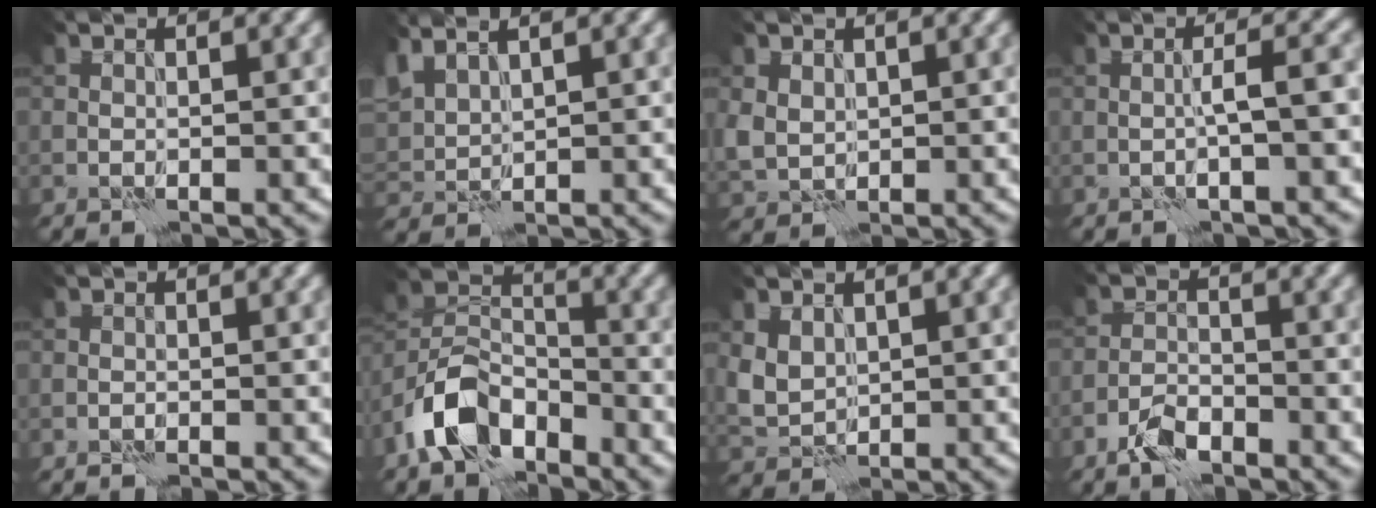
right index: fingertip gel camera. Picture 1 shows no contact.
{"total": 3.6, "force": [2.7, 1.3, 1.9], "torque": [-0.058, 0.011, 0.059]}
{"total": 2.4, "force": [0.7, 2.0, 1.2], "torque": [-0.036, -0.001, 0.015]}
{"total": 2.5, "force": [-0.4, 0.0, 2.5], "torque": [-0.044, 0.012, -0.011]}
{"total": 0.6, "force": [-0.4, 0.3, 0.2], "torque": [-0.001, 0.003, -0.009]}
{"total": 7.0, "force": [-4.5, 4.0, 3.5], "torque": [-0.062, 0.001, -0.098]}
{"total": 2.9, "force": [0.9, 2.2, 1.7], "torque": [-0.046, -0.002, 0.020]}
{"total": 2.9, "force": [-2.2, 1.1, 1.5], "torque": [-0.029, 0.005, -0.049]}